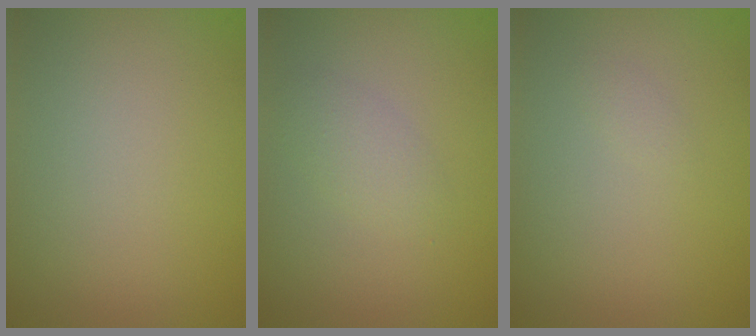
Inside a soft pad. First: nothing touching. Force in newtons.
{"total": 1.7, "press": 1.7, "slide": 0.1}
{"total": 0.5, "press": 0.5, "slide": 0.0}